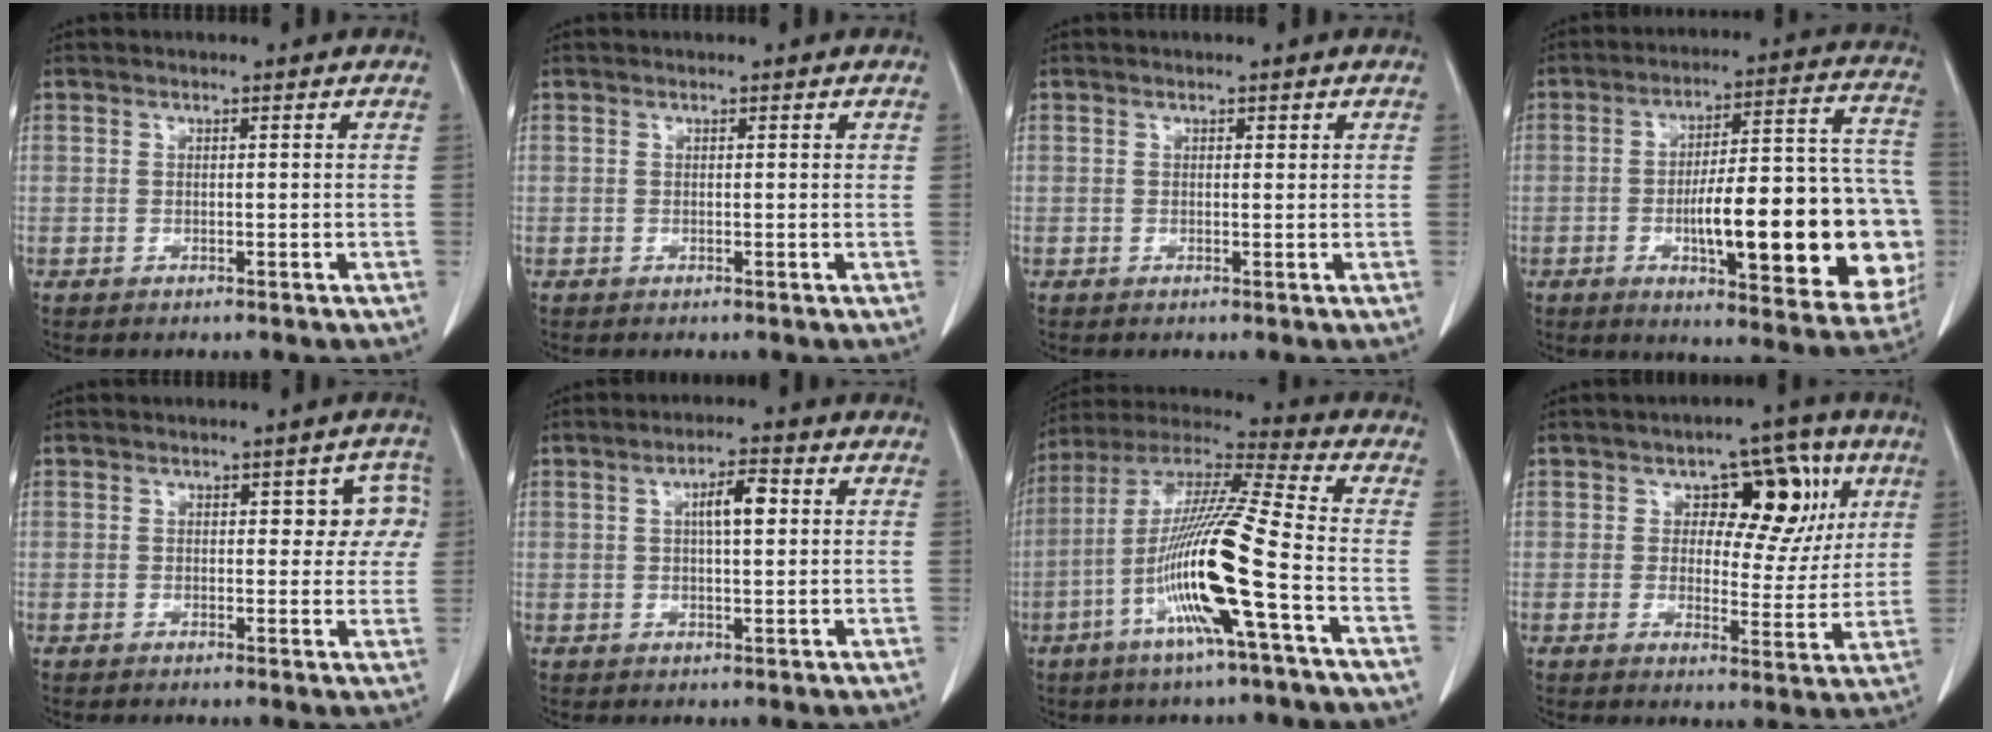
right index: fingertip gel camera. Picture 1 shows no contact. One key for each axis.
{"total": 0.0}
{"total": 0.6, "fx": 0.4, "fy": 0.3, "fz": 0.4, "tx": -0.001, "ty": -0.002, "tz": 0.003}
{"total": 25.6, "fx": -5.0, "fy": 5.8, "fz": 24.4, "tx": -0.260, "ty": 0.024, "tz": -0.055}
{"total": 4.9, "fx": 1.3, "fy": 2.6, "fz": 4.0, "tx": -0.025, "ty": 0.021, "tz": 0.012}
{"total": 4.9, "fx": 1.2, "fy": 1.2, "fz": 4.6, "tx": -0.077, "ty": 0.009, "tz": 0.018}
{"total": 17.1, "fx": -5.4, "fy": -0.6, "fz": 16.2, "tx": -0.320, "ty": -0.007, "tz": -0.113}
{"total": 10.8, "fx": 4.0, "fy": 6.1, "fz": 8.0, "tx": -0.081, "ty": 0.025, "tz": 0.053}